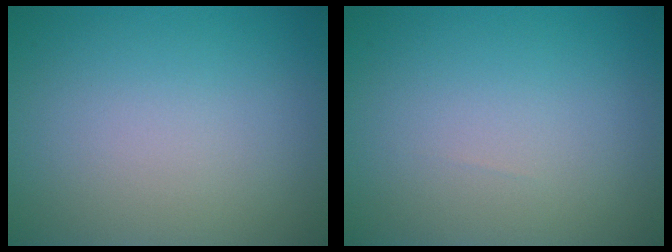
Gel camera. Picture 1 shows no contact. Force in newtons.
{"total": 0.0}